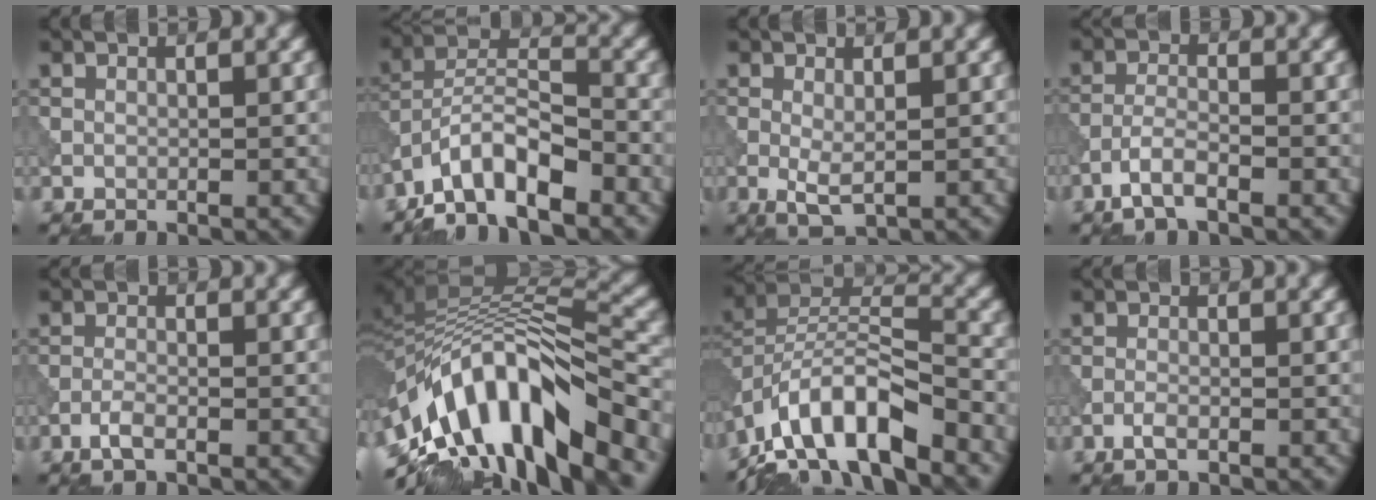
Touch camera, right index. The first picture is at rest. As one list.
[{"total": 7.5, "force": [-5.5, 2.5, 4.6], "torque": [-0.072, 0.010, -0.110]}, {"total": 2.2, "force": [-0.2, 0.7, 2.0], "torque": [-0.044, -0.007, -0.001]}, {"total": 2.6, "force": [-1.8, 0.6, 1.8], "torque": [-0.040, 0.005, -0.043]}, {"total": 1.6, "force": [-1.0, 0.4, 1.1], "torque": [-0.026, 0.001, -0.024]}, {"total": 12.9, "force": [-6.5, 5.6, 9.7], "torque": [-0.153, 0.019, -0.116]}, {"total": 10.4, "force": [-7.4, 3.4, 6.4], "torque": [-0.104, 0.007, -0.147]}, {"total": 1.1, "force": [-0.7, 0.3, 0.9], "torque": [-0.019, 0.001, -0.017]}]